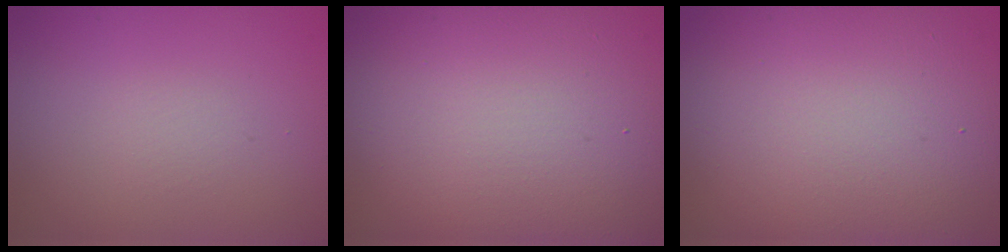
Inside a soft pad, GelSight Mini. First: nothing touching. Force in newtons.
{"total": 20.5, "press": 20.5, "slide": 1.1}
{"total": 15.2, "press": 15.1, "slide": 1.1}